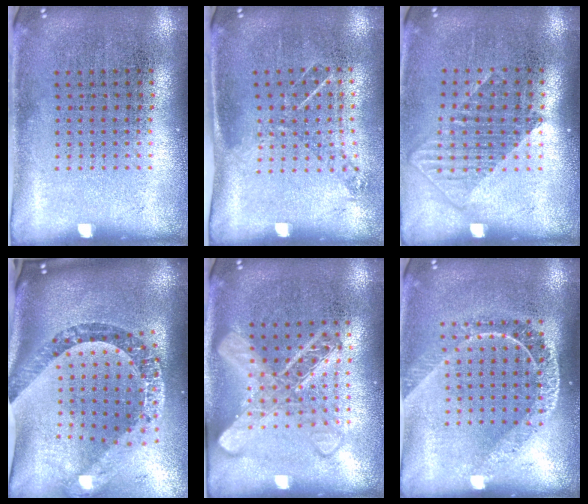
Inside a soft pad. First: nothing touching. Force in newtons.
{"total": 0.9, "press": 0.8, "slide": 0.5}
{"total": 1.3, "press": 1.0, "slide": 0.7}
{"total": 3.0, "press": 2.2, "slide": 2.0}
{"total": 2.8, "press": 2.8, "slide": 0.5}
{"total": 1.8, "press": 1.5, "slide": 1.0}